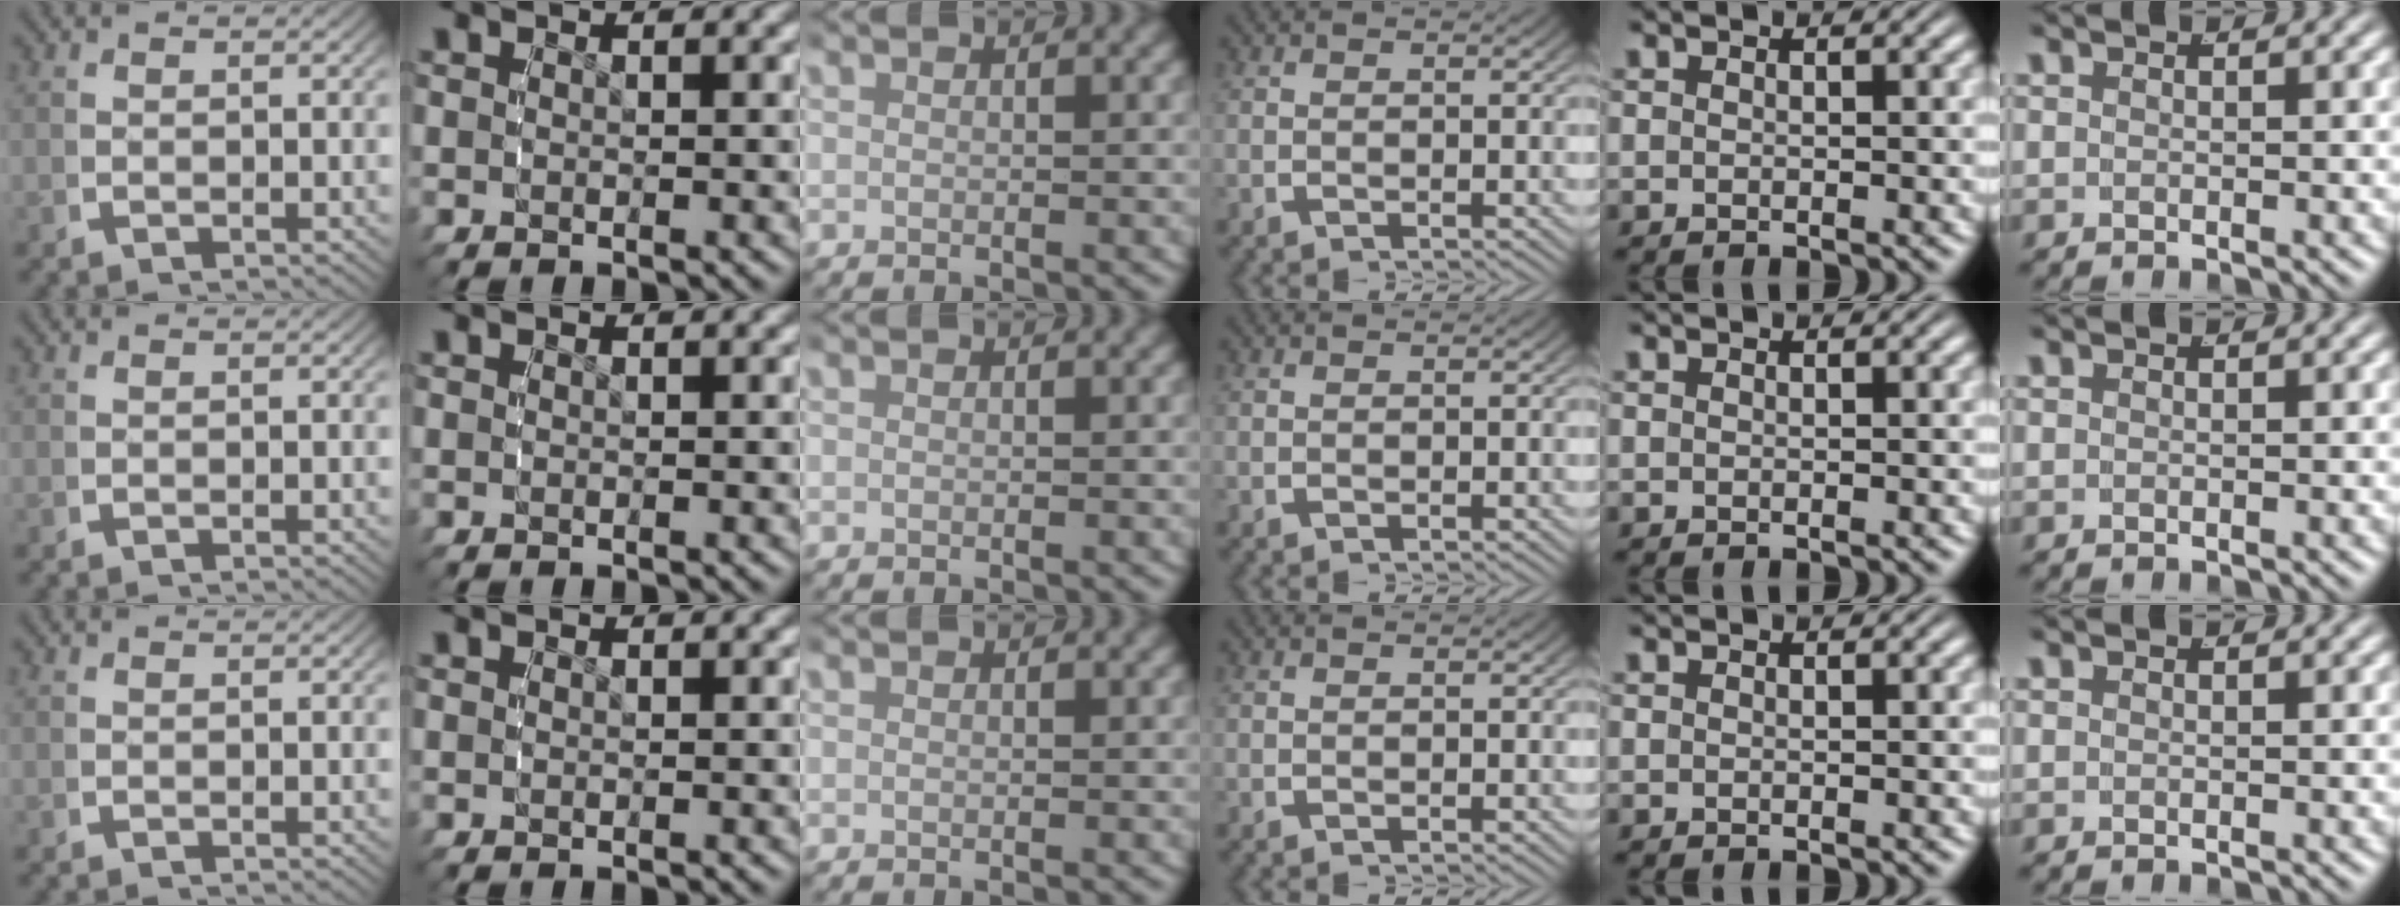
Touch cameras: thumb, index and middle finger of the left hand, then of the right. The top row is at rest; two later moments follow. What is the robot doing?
{"motion": "reach", "object": "backpack"}